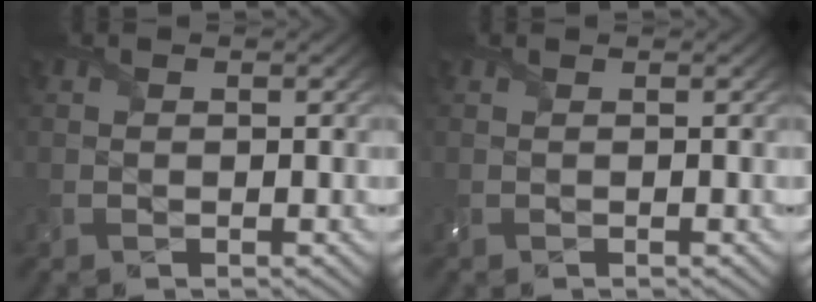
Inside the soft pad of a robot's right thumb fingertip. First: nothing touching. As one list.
[{"total": 0.0}]